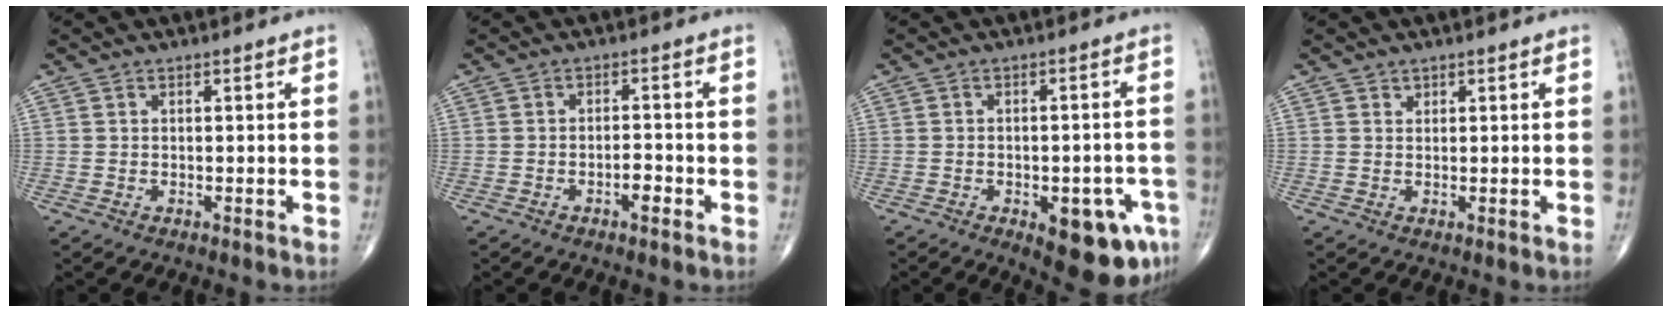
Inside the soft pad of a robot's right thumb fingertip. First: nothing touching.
{"total": 2.7, "force": [-1.4, 1.0, 2.1], "torque": [-0.029, 0.009, -0.023]}
{"total": 12.2, "force": [-5.4, 4.9, 9.7], "torque": [-0.100, 0.020, -0.059]}
{"total": 0.7, "force": [0.5, 0.5, 0.0], "torque": [0.007, -0.003, 0.006]}